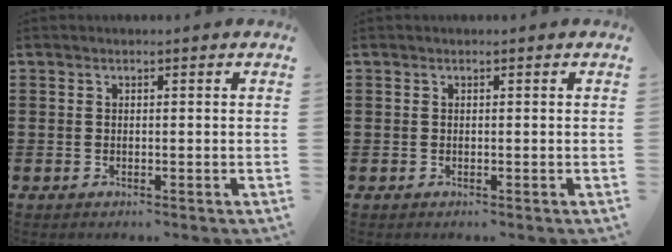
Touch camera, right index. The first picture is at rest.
{"total": 0.0}